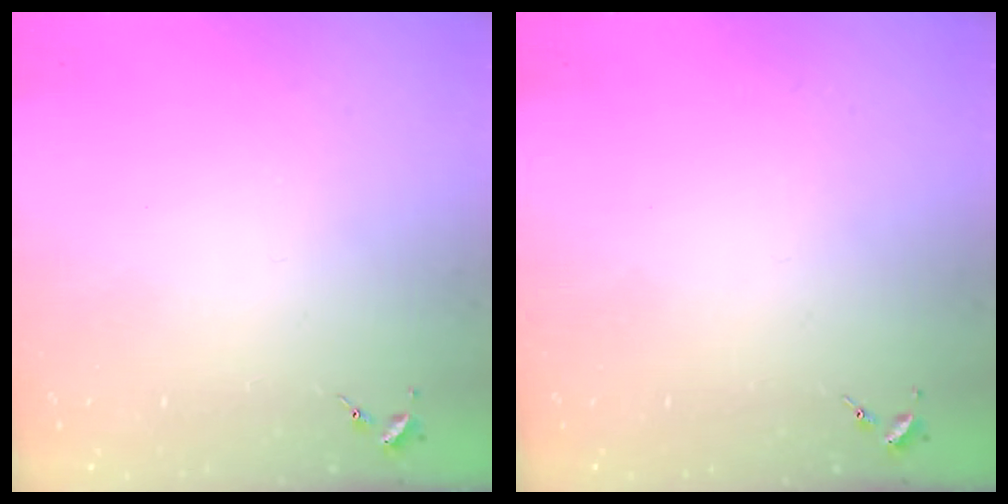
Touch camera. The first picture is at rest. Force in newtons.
{"total": 0.0}